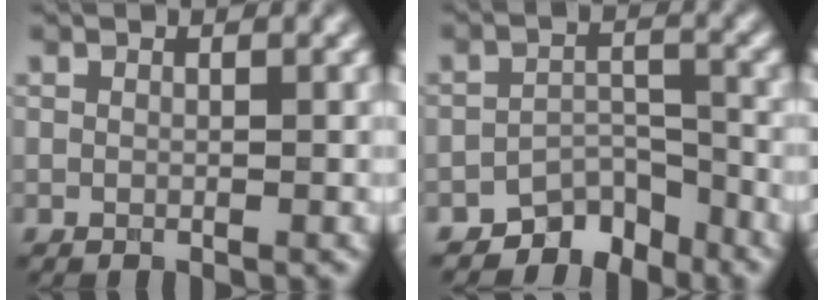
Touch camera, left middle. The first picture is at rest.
{"total": 4.3, "force": [-3.9, 1.7, 0.7], "torque": [0.004, 0.002, -0.065]}